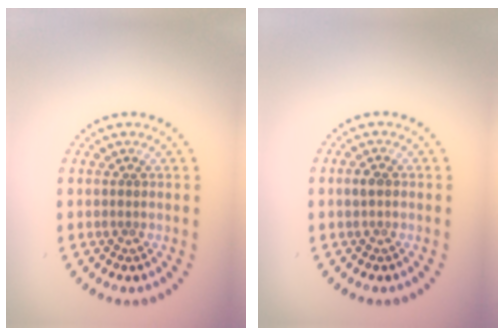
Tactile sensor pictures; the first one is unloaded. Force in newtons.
{"total": 1.2, "press": 1.2, "slide": 0.2}